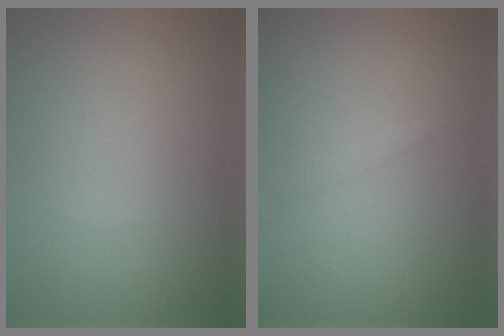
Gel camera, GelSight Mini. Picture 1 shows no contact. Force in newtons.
{"total": 0.6, "press": 0.6, "slide": 0.0}